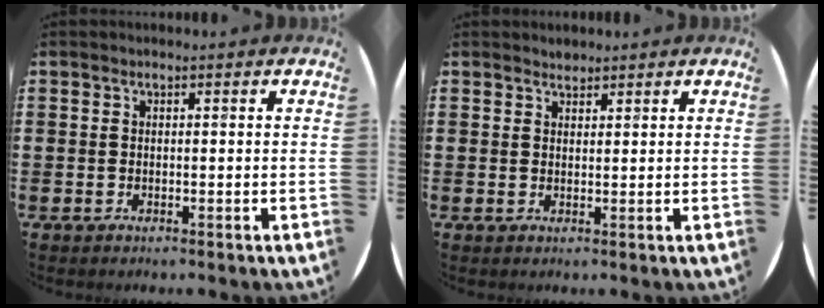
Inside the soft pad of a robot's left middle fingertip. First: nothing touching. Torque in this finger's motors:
{"motor_torque": [0.09, -0.06, -0.04, 0.00]}